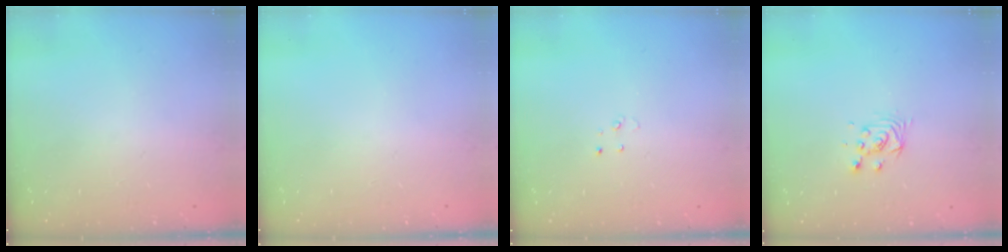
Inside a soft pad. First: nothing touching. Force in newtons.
{"total": 0.0}
{"total": 2.3, "press": 2.3, "slide": 0.2}
{"total": 3.9, "press": 3.9, "slide": 0.3}